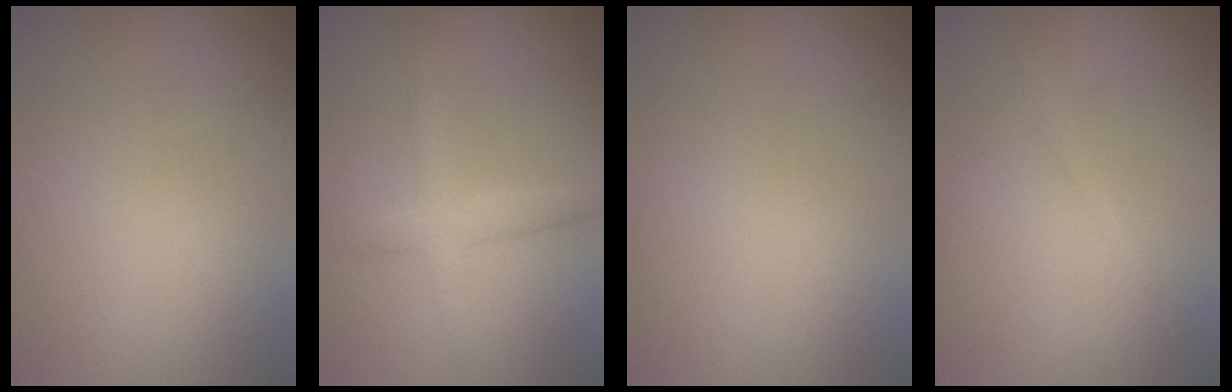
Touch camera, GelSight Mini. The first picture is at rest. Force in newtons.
{"total": 2.2, "press": 2.2, "slide": 0.1}
{"total": 0.0}
{"total": 1.3, "press": 1.3, "slide": 0.1}